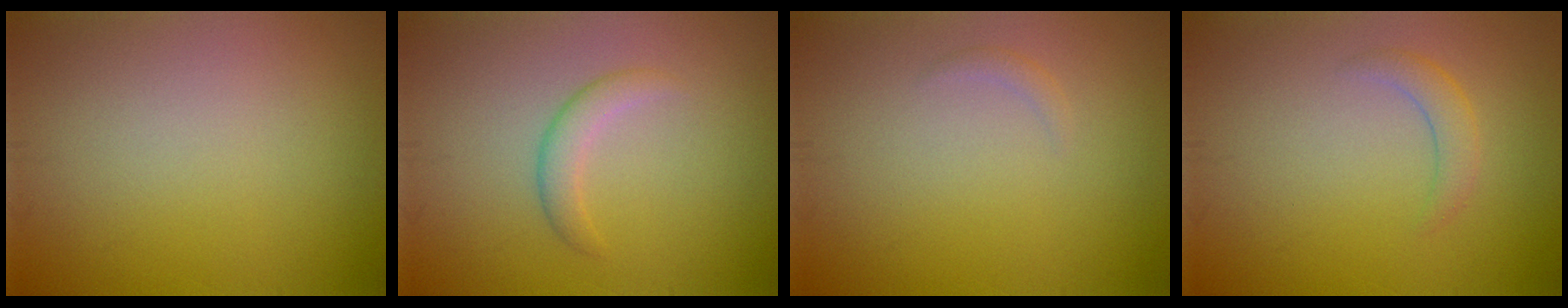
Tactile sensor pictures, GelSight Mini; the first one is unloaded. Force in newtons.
{"total": 1.8, "press": 1.8, "slide": 0.1}
{"total": 0.7, "press": 0.7, "slide": 0.1}
{"total": 1.7, "press": 1.7, "slide": 0.1}